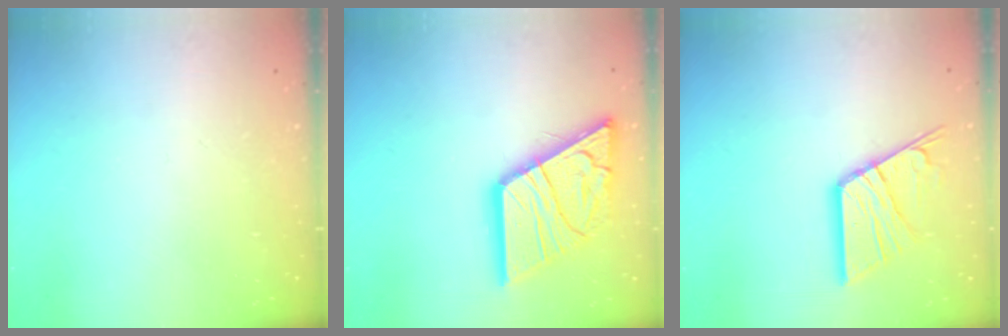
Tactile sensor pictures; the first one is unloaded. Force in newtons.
{"total": 21.9, "press": 21.7, "slide": 2.4}
{"total": 13.8, "press": 13.8, "slide": 1.0}